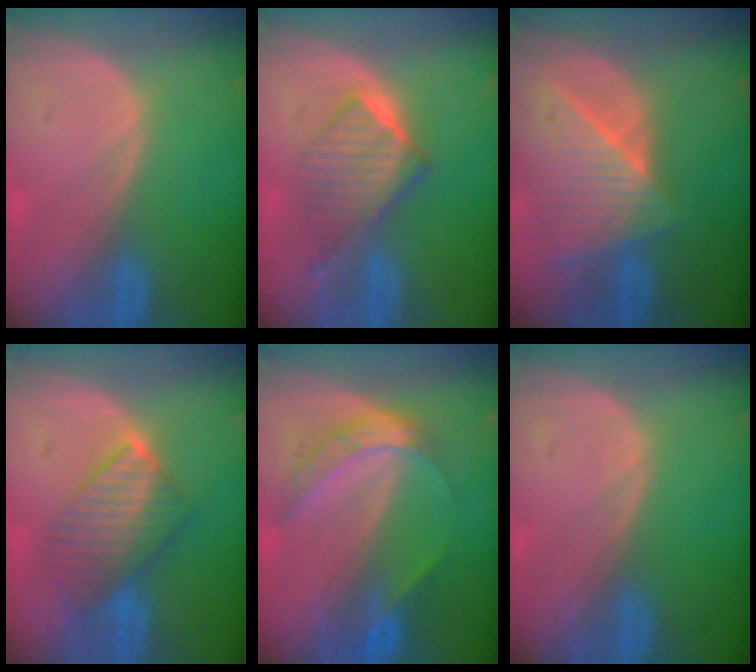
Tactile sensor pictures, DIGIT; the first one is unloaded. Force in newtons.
{"total": 6.5, "press": 6.2, "slide": 2.1}
{"total": 8.5, "press": 7.6, "slide": 3.7}
{"total": 6.9, "press": 6.8, "slide": 1.2}
{"total": 6.1, "press": 5.2, "slide": 3.1}
{"total": 0.0}